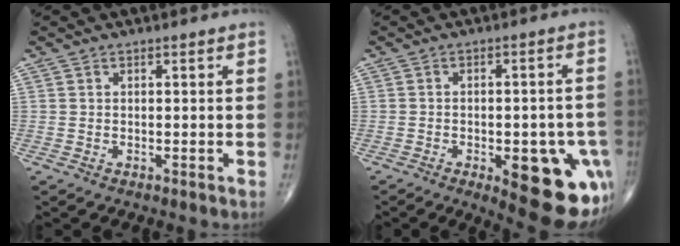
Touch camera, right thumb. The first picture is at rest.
{"total": 17.5, "force": [-6.9, 7.0, 14.5], "torque": [-0.118, 0.016, -0.071]}